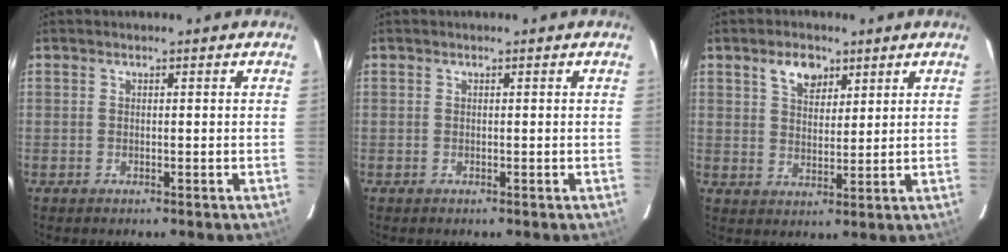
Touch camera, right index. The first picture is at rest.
{"total": 0.0}
{"total": 5.8, "force": [3.4, 3.4, 3.2], "torque": [-0.047, 0.007, 0.062]}